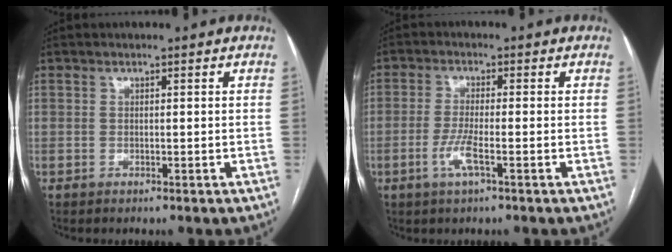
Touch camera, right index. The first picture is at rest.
{"total": 4.0, "force": [-1.6, 0.2, 3.7], "torque": [-0.077, -0.006, -0.035]}